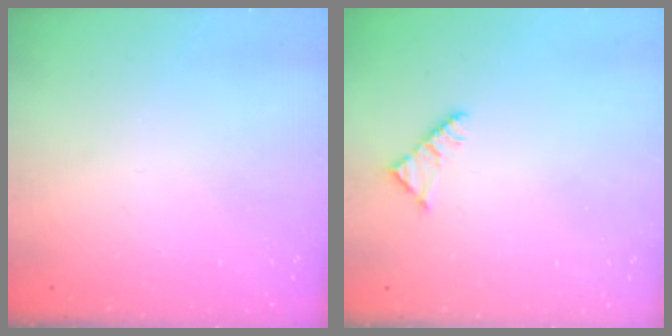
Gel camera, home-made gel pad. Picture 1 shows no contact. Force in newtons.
{"total": 2.3, "press": 2.3, "slide": 0.4}